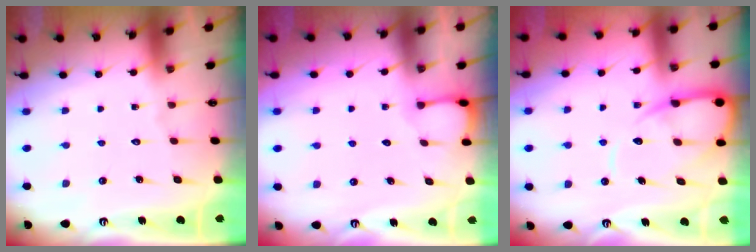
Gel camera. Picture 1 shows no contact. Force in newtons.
{"total": 2.1, "press": 2.1, "slide": 0.2}
{"total": 10.6, "press": 10.5, "slide": 0.9}